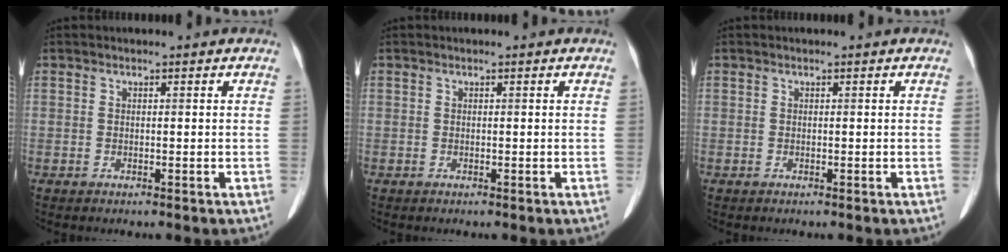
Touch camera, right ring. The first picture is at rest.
{"total": 0.0}
{"total": 0.0}